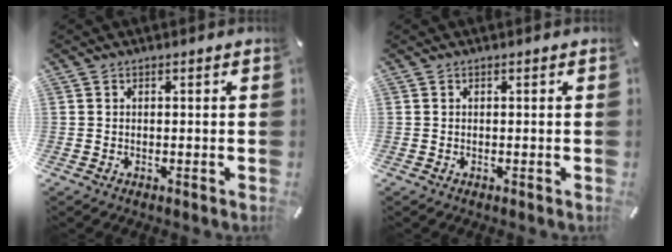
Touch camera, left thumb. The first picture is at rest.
{"total": 0.0}